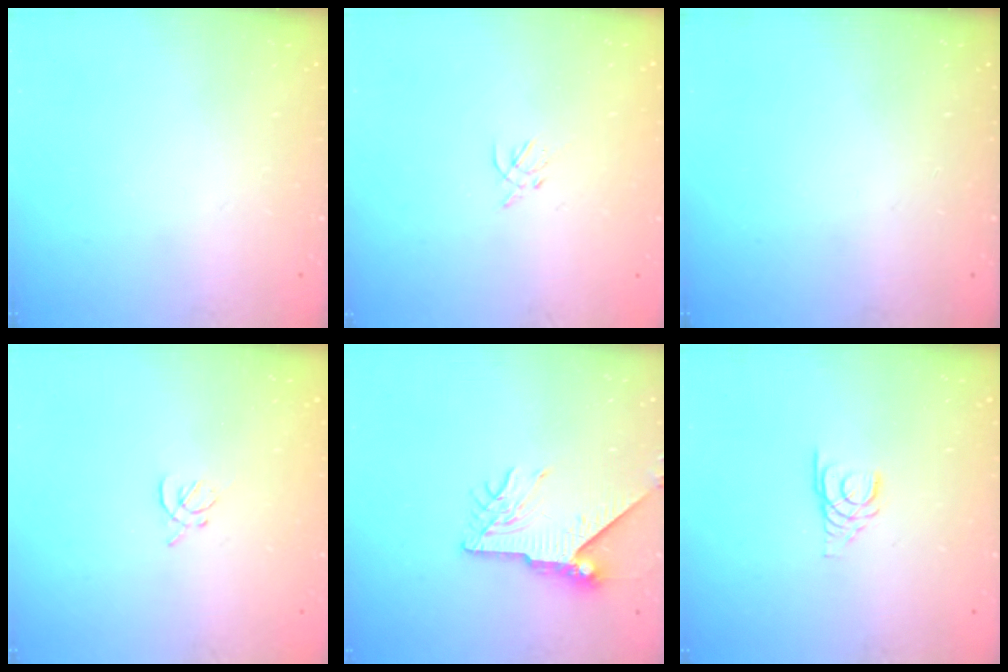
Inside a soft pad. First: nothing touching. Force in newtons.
{"total": 1.4, "press": 1.3, "slide": 0.5}
{"total": 0.0}
{"total": 1.6, "press": 1.5, "slide": 0.5}
{"total": 9.3, "press": 9.3, "slide": 0.4}
{"total": 3.2, "press": 3.2, "slide": 0.3}